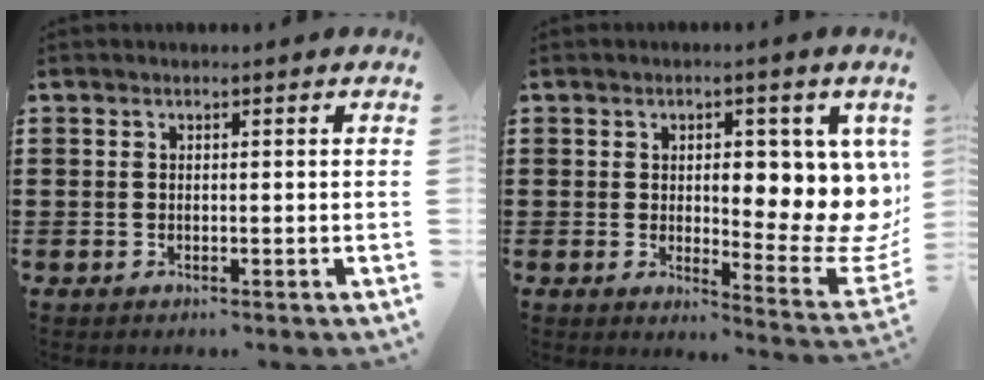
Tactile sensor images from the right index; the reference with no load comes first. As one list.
[{"total": 8.7, "force": [2.4, 4.1, 7.3], "torque": [-0.087, -0.027, 0.035]}]